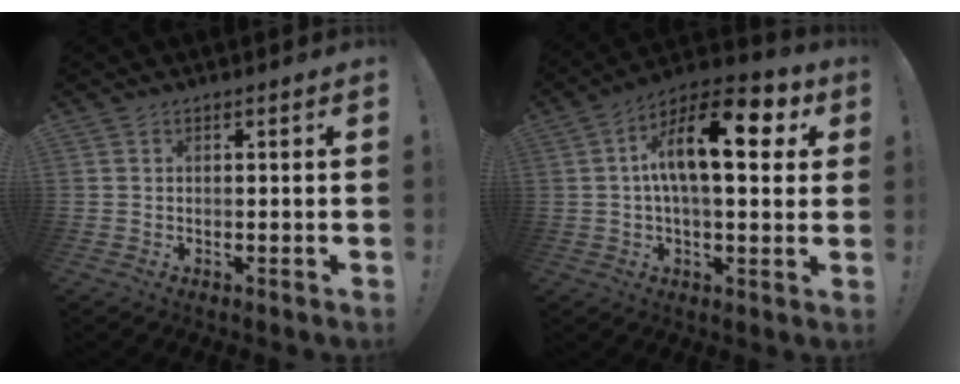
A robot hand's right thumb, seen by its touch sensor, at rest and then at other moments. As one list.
[{"total": 18.4, "force": [4.3, 7.8, 16.1], "torque": [-0.247, -0.006, 0.059]}]